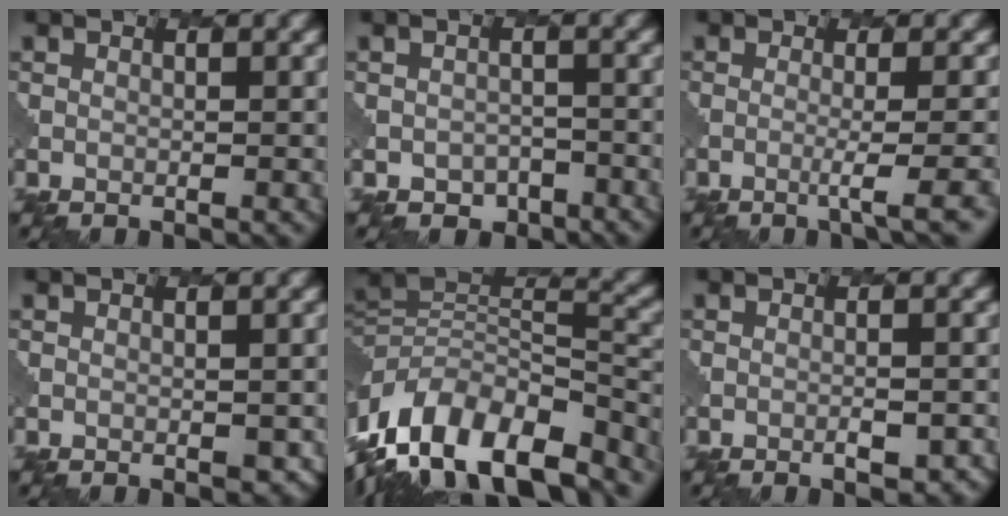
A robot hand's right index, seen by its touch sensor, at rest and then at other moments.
{"total": 2.3, "force": [-1.6, 1.6, 0.2], "torque": [0.005, -0.008, -0.024]}
{"total": 3.5, "force": [-1.1, 0.7, 3.2], "torque": [-0.038, 0.006, -0.028]}
{"total": 2.3, "force": [-0.6, 1.4, 1.8], "torque": [-0.019, -0.008, -0.002]}
{"total": 15.0, "force": [-8.8, 7.8, 9.2], "torque": [-0.183, 0.001, -0.142]}
{"total": 2.3, "force": [-1.2, 0.8, 1.8], "torque": [-0.030, 0.002, -0.015]}